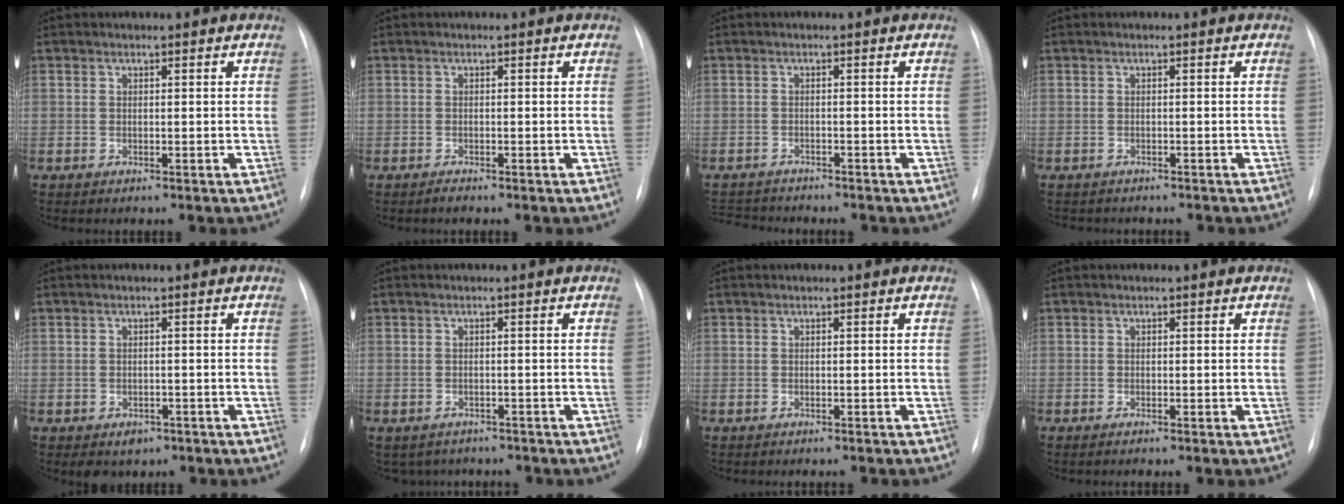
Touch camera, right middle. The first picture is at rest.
{"total": 0.9, "force": [-0.8, 0.0, 0.3], "torque": [-0.008, -0.002, -0.012]}
{"total": 5.6, "force": [-5.3, 1.3, 1.1], "torque": [-0.016, -0.005, -0.081]}
{"total": 3.9, "force": [-3.5, 1.3, 1.2], "torque": [-0.013, -0.002, -0.039]}
{"total": 3.1, "force": [-1.8, 2.2, 1.2], "torque": [-0.013, 0.002, -0.015]}
{"total": 5.2, "force": [-4.4, 2.6, 0.5], "torque": [0.000, 0.007, -0.051]}
{"total": 1.8, "force": [-1.6, 0.2, 0.7], "torque": [-0.010, -0.003, -0.016]}
{"total": 0.9, "force": [-0.7, 0.0, 0.5], "torque": [-0.010, -0.002, -0.010]}